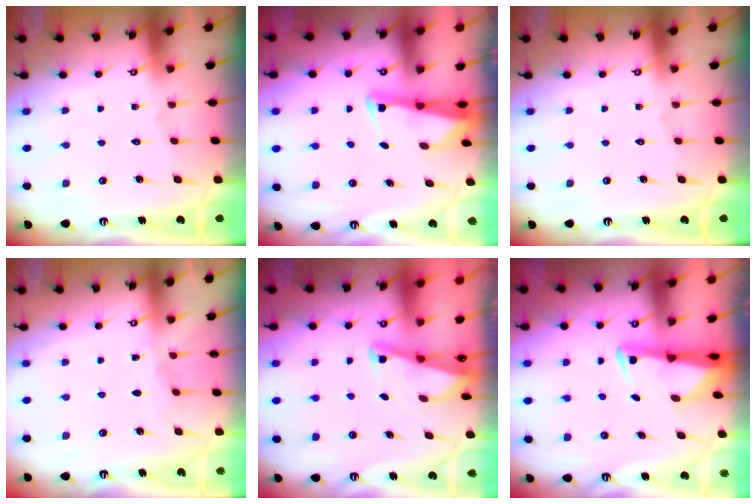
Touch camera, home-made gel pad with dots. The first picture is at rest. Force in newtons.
{"total": 2.6, "press": 2.5, "slide": 0.6}
{"total": 0.0}
{"total": 3.5, "press": 3.5, "slide": 0.4}
{"total": 2.1, "press": 2.0, "slide": 0.3}
{"total": 2.9, "press": 2.8, "slide": 0.6}